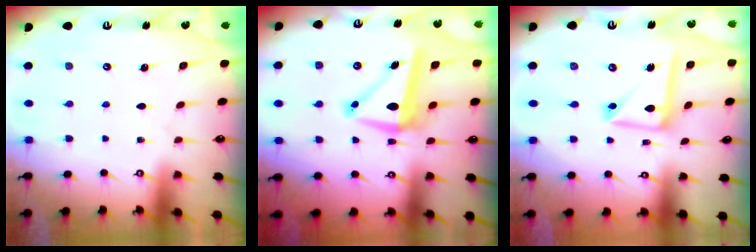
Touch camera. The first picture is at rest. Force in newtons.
{"total": 7.9, "press": 7.7, "slide": 1.6}
{"total": 13.3, "press": 13.2, "slide": 1.3}